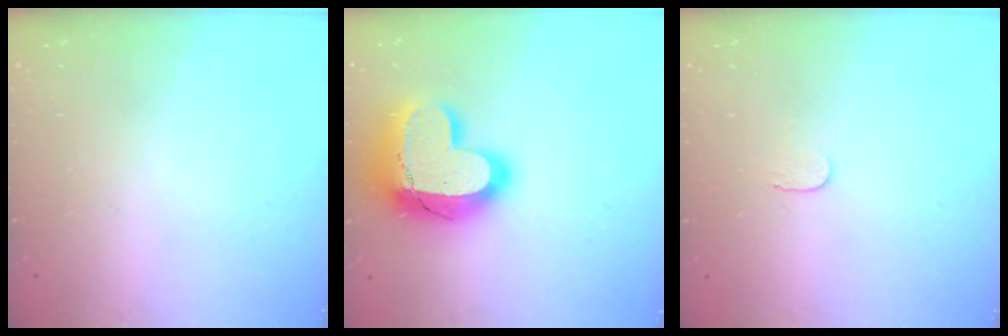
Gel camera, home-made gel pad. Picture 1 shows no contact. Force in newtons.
{"total": 20.9, "press": 20.9, "slide": 1.8}
{"total": 3.4, "press": 3.4, "slide": 0.4}